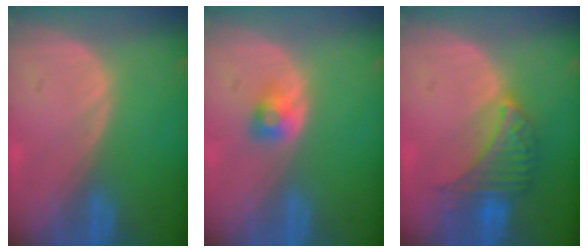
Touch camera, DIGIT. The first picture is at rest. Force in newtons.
{"total": 2.6, "press": 2.3, "slide": 1.2}
{"total": 6.5, "press": 6.5, "slide": 0.5}